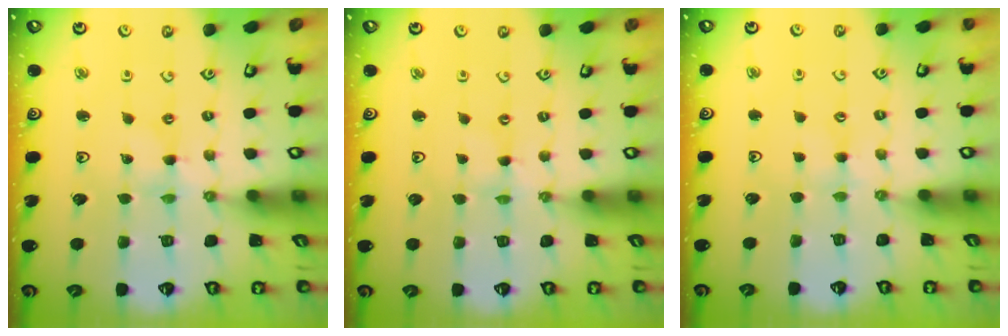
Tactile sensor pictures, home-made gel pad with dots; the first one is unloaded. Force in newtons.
{"total": 0.0}
{"total": 1.4, "press": 1.3, "slide": 0.3}